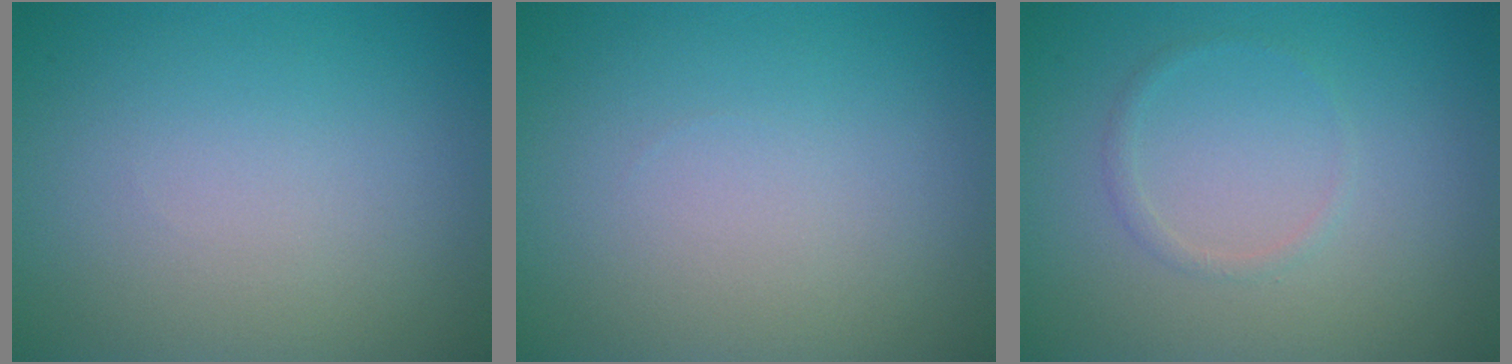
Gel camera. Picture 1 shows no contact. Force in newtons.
{"total": 0.0}
{"total": 0.8, "press": 0.8, "slide": 0.1}